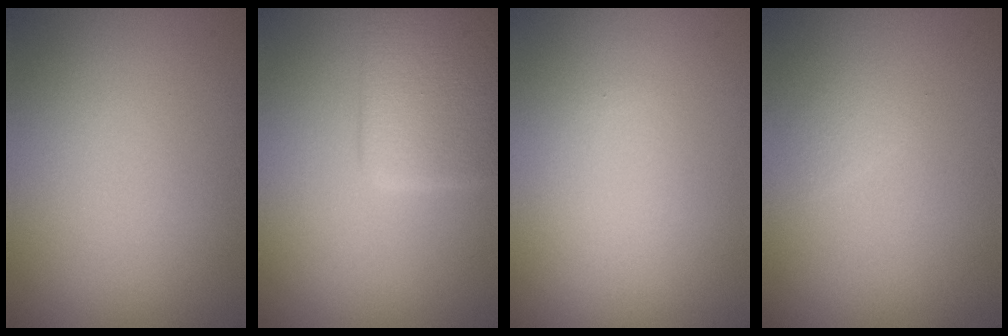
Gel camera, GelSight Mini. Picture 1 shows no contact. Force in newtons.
{"total": 6.2, "press": 6.2, "slide": 0.4}
{"total": 0.0}
{"total": 0.8, "press": 0.8, "slide": 0.0}